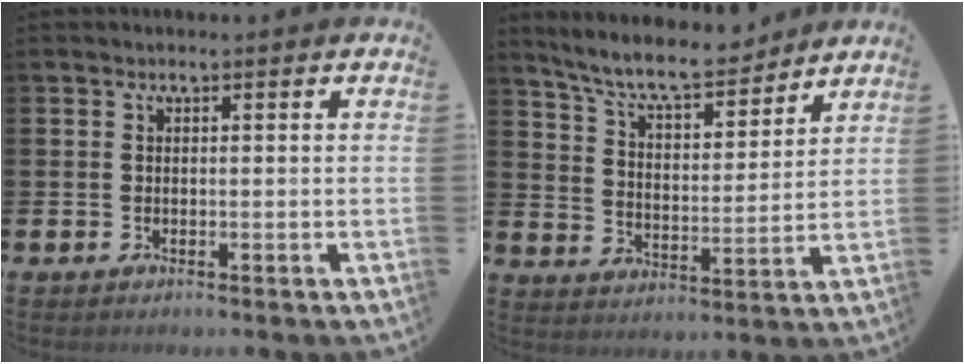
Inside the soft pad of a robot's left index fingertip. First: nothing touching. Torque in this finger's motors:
{"motor_torque": [1.03, -1.11, 0.50, 0.21]}